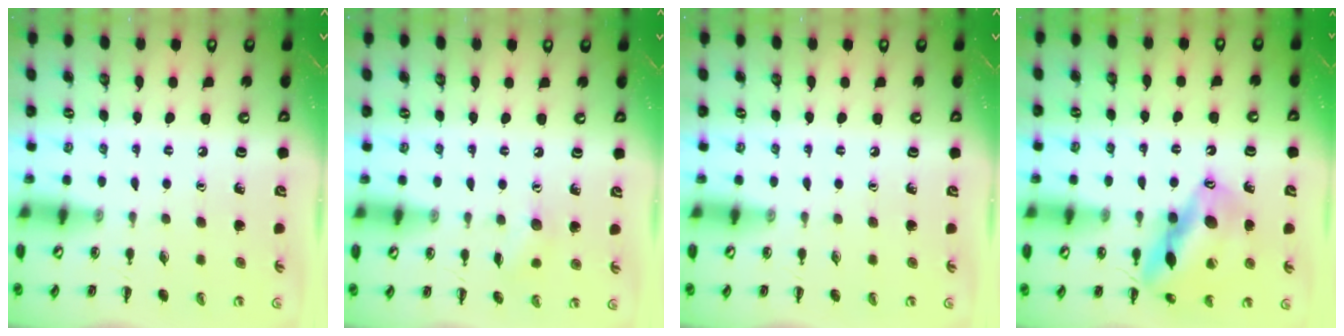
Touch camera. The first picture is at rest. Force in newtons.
{"total": 5.5, "press": 5.3, "slide": 1.3}
{"total": 0.0}
{"total": 16.6, "press": 16.3, "slide": 3.0}